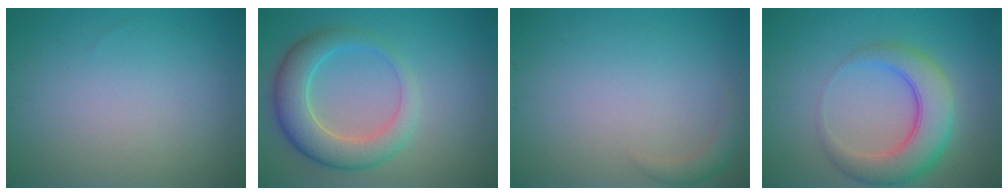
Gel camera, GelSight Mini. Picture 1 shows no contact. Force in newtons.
{"total": 5.7, "press": 5.7, "slide": 0.3}
{"total": 1.5, "press": 1.5, "slide": 0.1}
{"total": 6.1, "press": 6.1, "slide": 0.2}